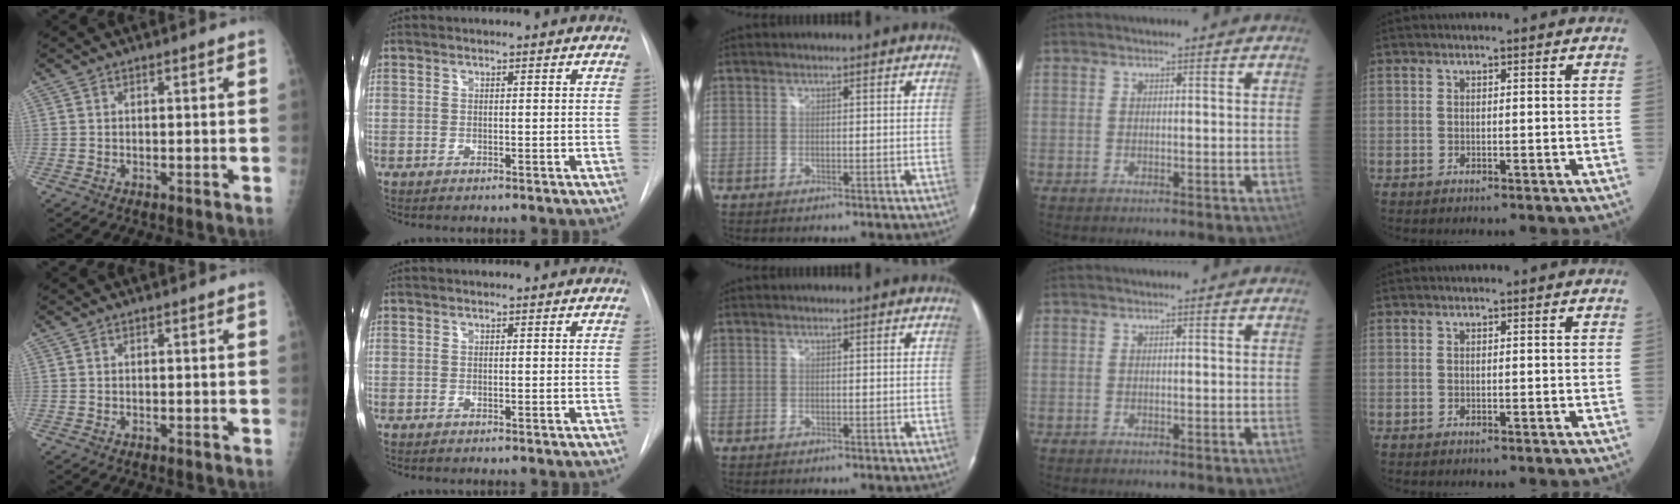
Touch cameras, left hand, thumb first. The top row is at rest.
{}